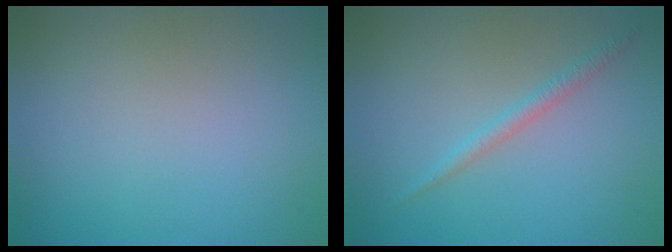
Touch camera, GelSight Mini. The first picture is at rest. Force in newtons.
{"total": 1.4, "press": 1.4, "slide": 0.1}